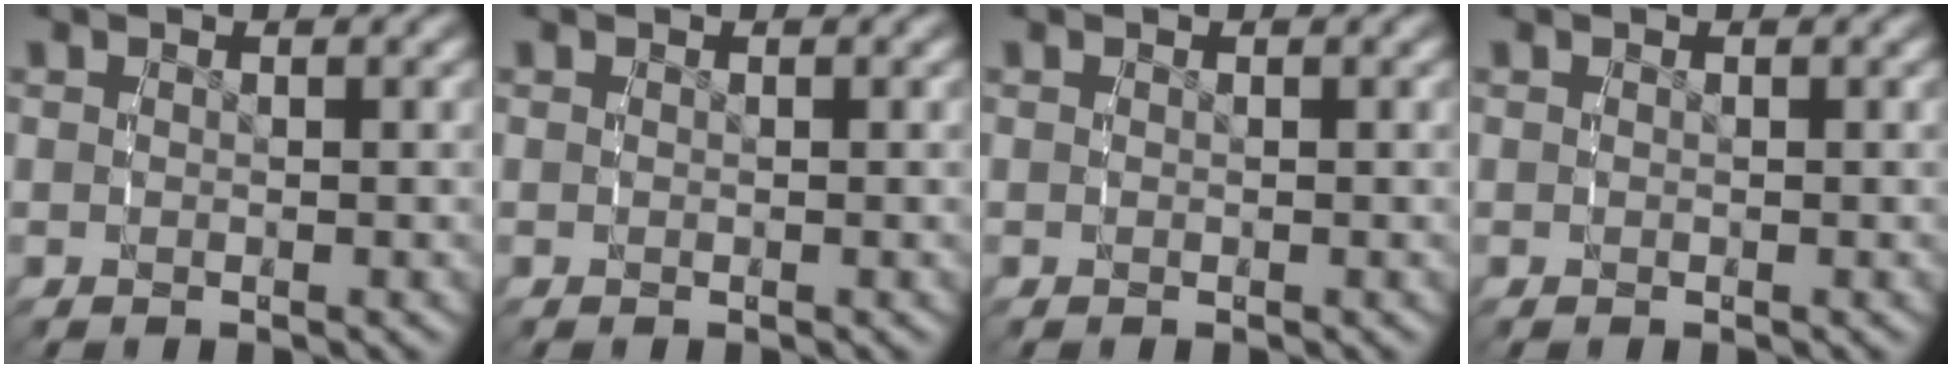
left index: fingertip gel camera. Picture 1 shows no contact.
{"total": 0.0}
{"total": 0.0}
{"total": 0.0}